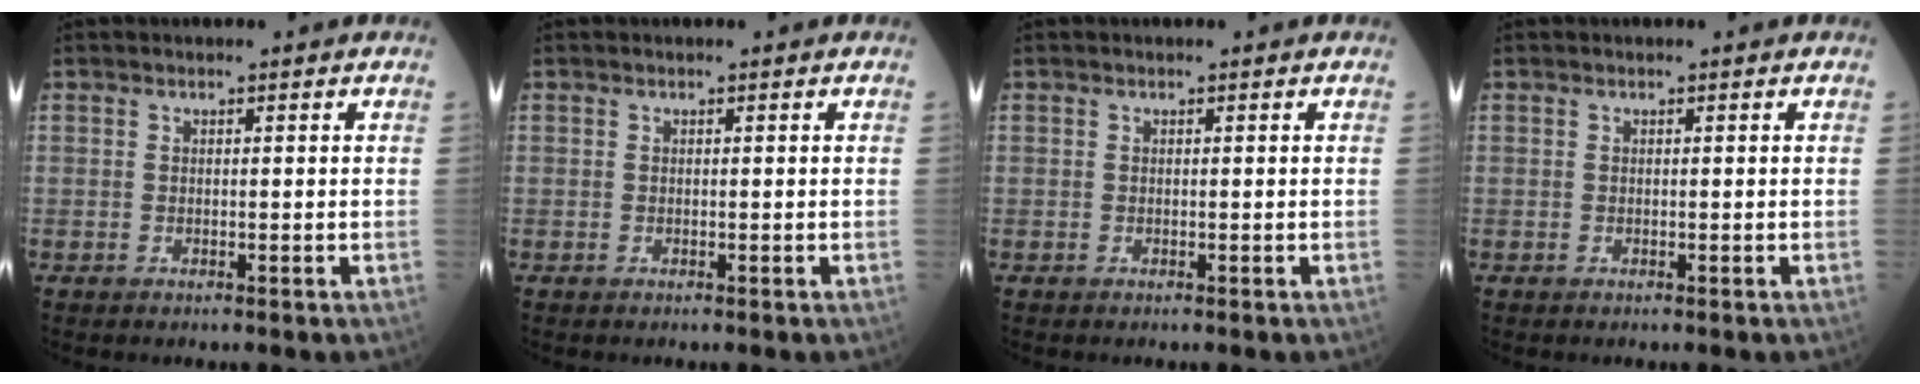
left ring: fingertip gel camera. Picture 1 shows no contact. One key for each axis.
{"total": 0.0}
{"total": 0.0}
{"total": 0.0}